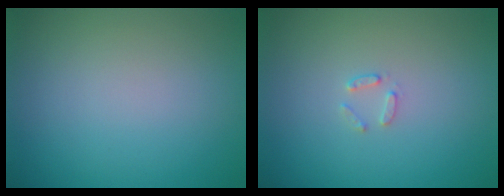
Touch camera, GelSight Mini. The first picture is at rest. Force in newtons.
{"total": 1.0, "press": 1.0, "slide": 0.2}